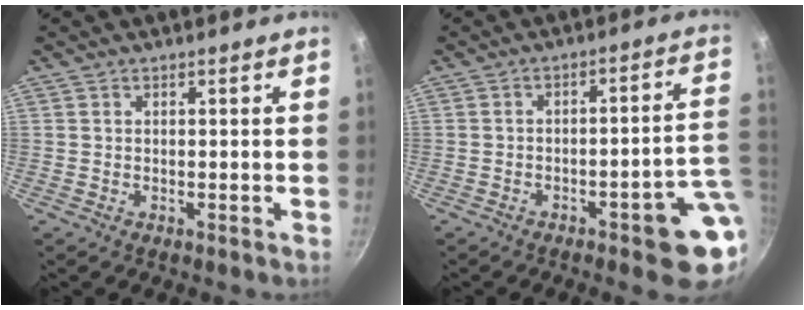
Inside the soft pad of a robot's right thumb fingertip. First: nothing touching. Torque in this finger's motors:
{"motor_torque": [2.77, 1.71, 1.83, -0.94, 0.39]}